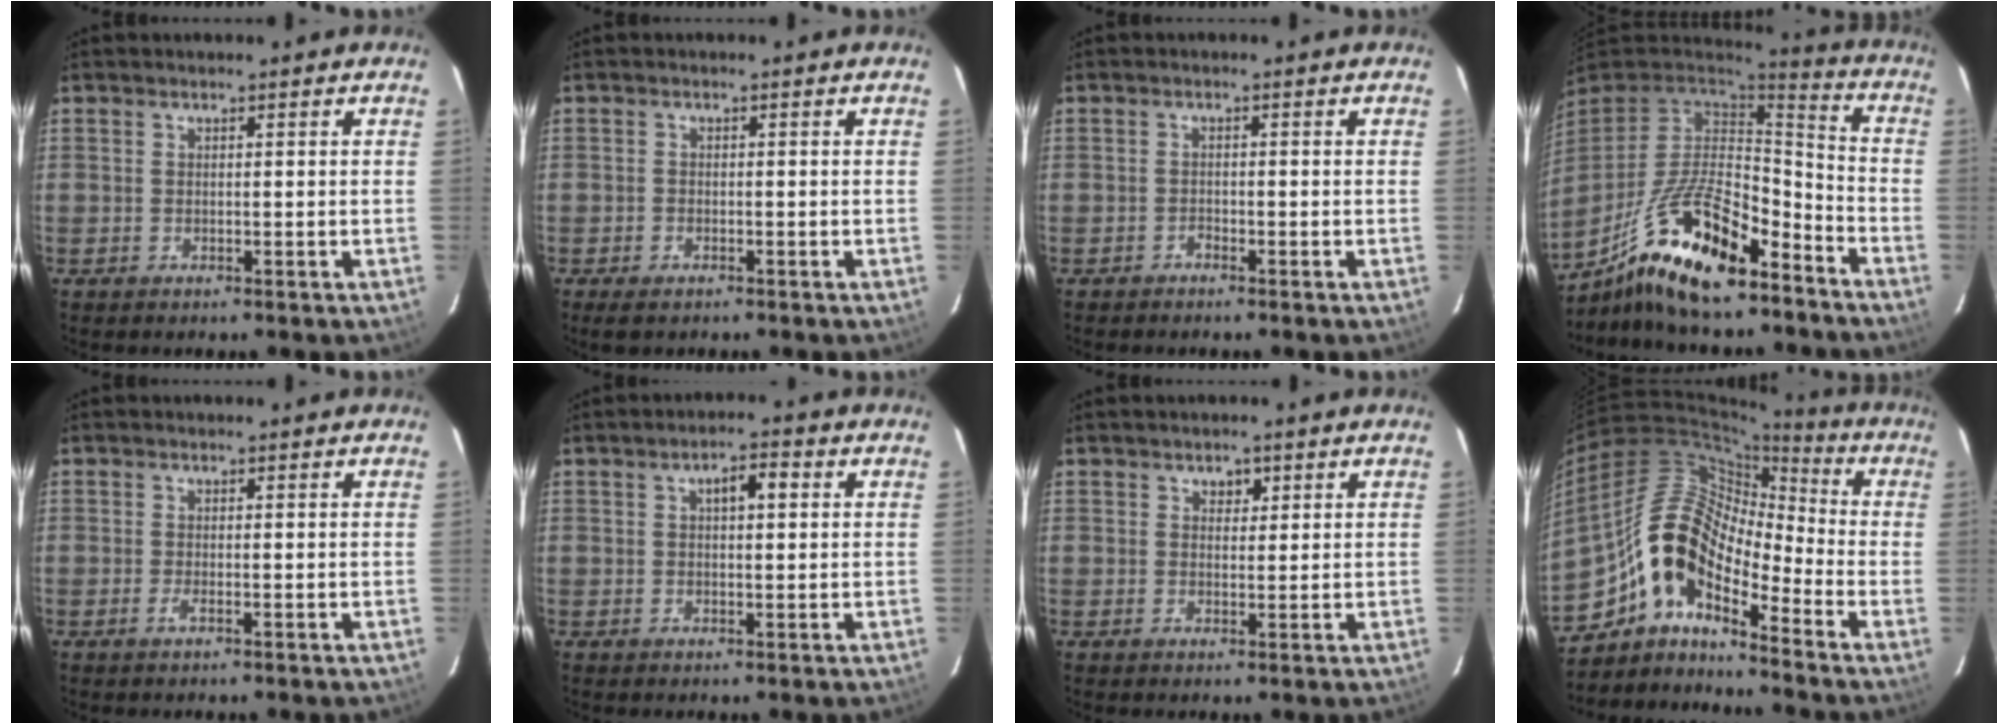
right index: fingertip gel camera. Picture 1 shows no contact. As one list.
[{"total": 2.3, "force": [-1.7, 1.1, 1.1], "torque": [-0.027, -0.006, -0.031]}, {"total": 0.8, "force": [-0.7, 0.3, 0.0], "torque": [0.001, 0.003, -0.015]}, {"total": 19.8, "force": [-12.9, 6.5, 13.4], "torque": [-0.272, -0.015, -0.231]}, {"total": 1.0, "force": [-0.4, 0.0, 0.9], "torque": [-0.019, -0.002, -0.008]}, {"total": 3.9, "force": [1.1, 1.6, 3.3], "torque": [-0.053, 0.013, 0.020]}, {"total": 2.0, "force": [1.1, 1.5, 0.6], "torque": [-0.005, 0.005, 0.018]}, {"total": 12.9, "force": [-7.7, 5.3, 8.8], "torque": [-0.149, 0.017, -0.167]}]